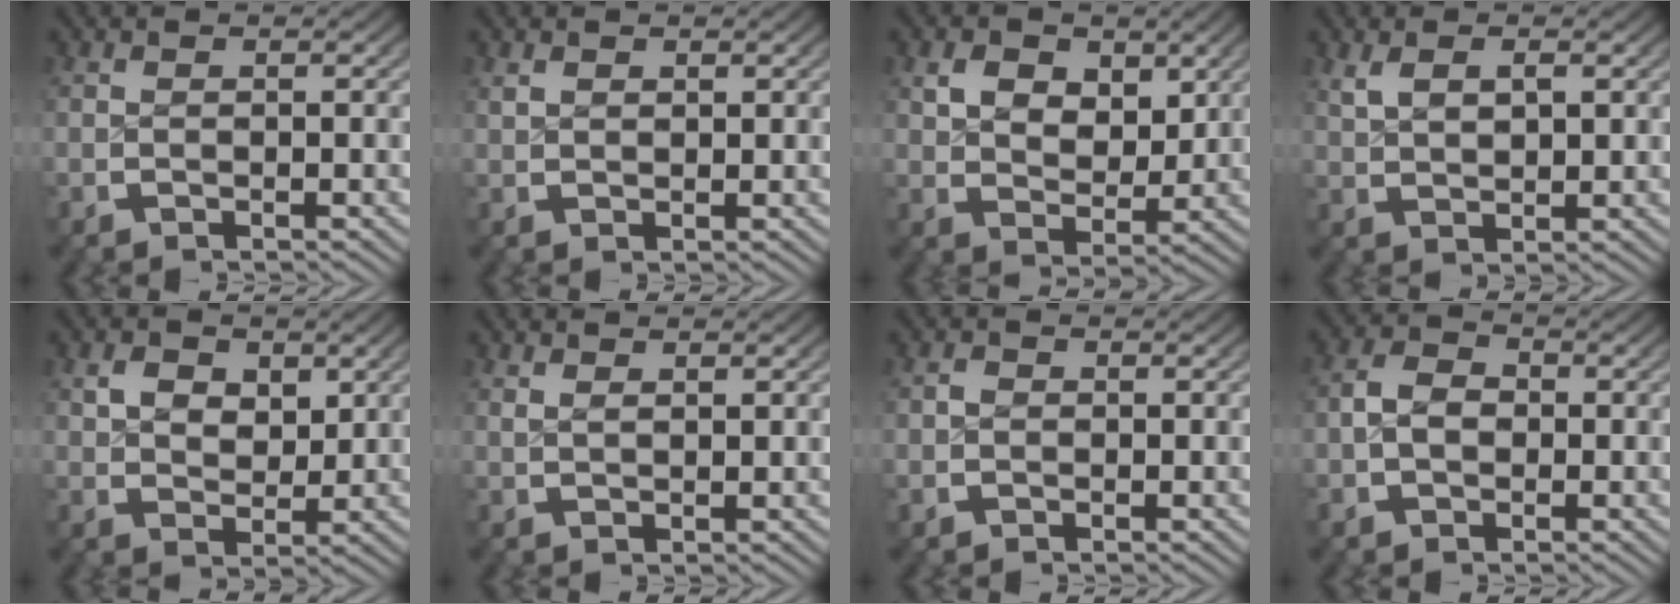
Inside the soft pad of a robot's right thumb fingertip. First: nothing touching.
{"total": 1.0, "force": [0.9, 0.4, 0.3], "torque": [0.001, 0.002, 0.021]}
{"total": 4.4, "force": [1.5, 3.2, 2.7], "torque": [-0.047, -0.025, 0.036]}
{"total": 2.3, "force": [1.3, 0.9, 1.6], "torque": [-0.029, -0.001, 0.036]}
{"total": 3.1, "force": [1.2, 2.3, 1.7], "torque": [-0.026, -0.015, 0.031]}
{"total": 1.0, "force": [1.0, 0.0, 0.4], "torque": [-0.003, 0.001, 0.024]}
{"total": 0.9, "force": [-0.2, 0.8, 0.3], "torque": [-0.007, -0.005, -0.005]}
{"total": 3.2, "force": [-0.3, 2.5, 1.9], "torque": [-0.035, -0.003, -0.010]}